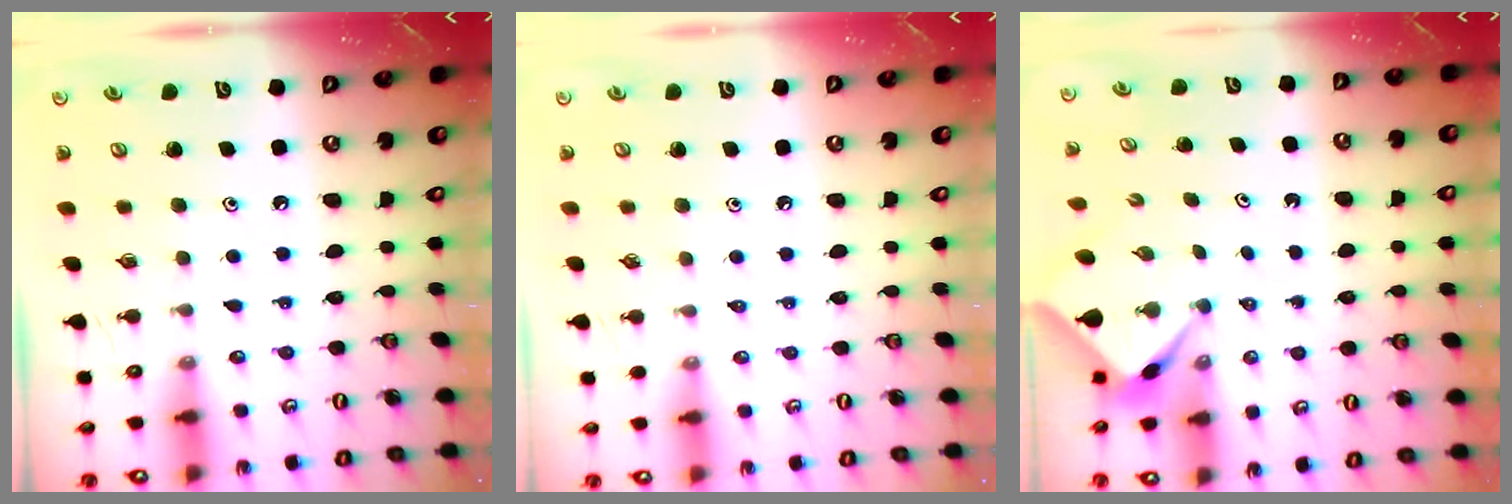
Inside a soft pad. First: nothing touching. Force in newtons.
{"total": 1.2, "press": 1.1, "slide": 0.3}
{"total": 2.3, "press": 2.3, "slide": 0.3}